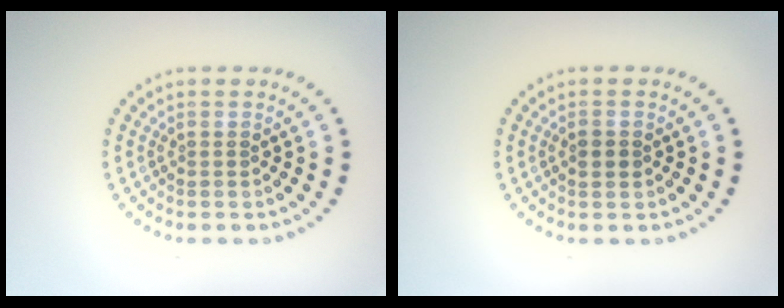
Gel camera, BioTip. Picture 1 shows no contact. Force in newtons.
{"total": 1.6, "press": 1.6, "slide": 0.1}